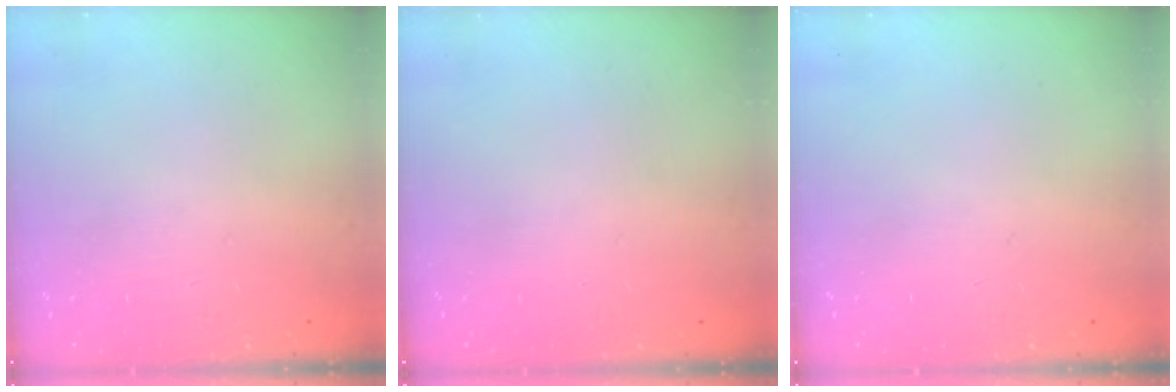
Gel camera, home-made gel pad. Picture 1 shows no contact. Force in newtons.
{"total": 0.0}
{"total": 0.0}